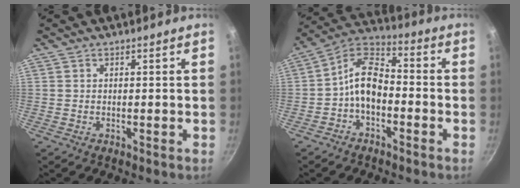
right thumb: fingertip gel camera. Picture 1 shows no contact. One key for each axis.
{"total": 9.5, "fx": -2.5, "fy": 5.7, "fz": 7.1, "tx": -0.119, "ty": 0.050, "tz": -0.062}